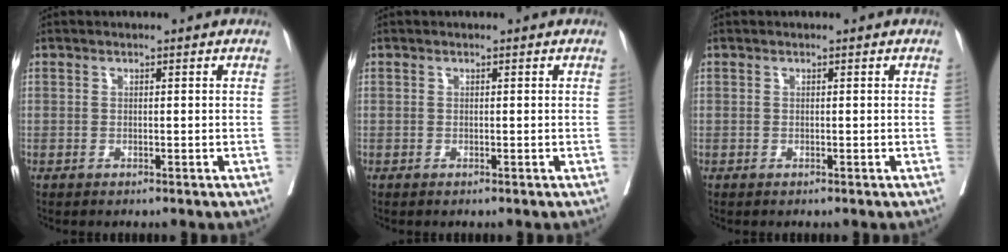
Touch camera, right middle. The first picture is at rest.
{"total": 0.0}
{"total": 0.0}